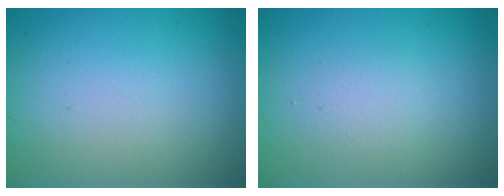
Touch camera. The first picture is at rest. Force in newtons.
{"total": 1.4, "press": 1.4, "slide": 0.0}